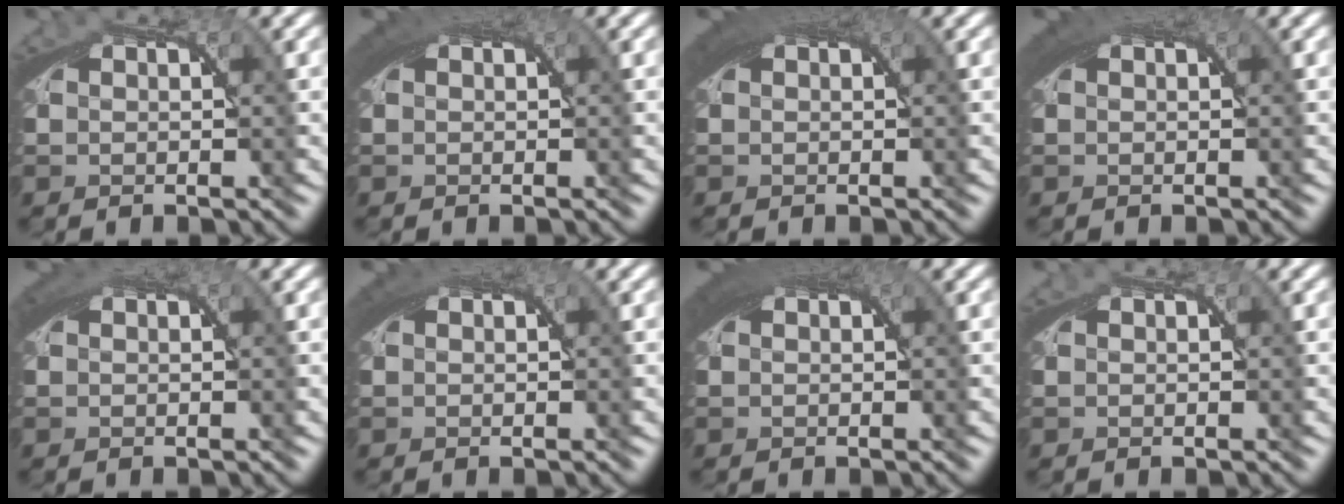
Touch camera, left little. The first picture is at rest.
{"total": 3.5, "force": [1.7, 1.2, 2.8], "torque": [-0.041, 0.013, 0.022]}
{"total": 4.1, "force": [1.8, 1.4, 3.4], "torque": [-0.047, 0.015, 0.024]}
{"total": 3.4, "force": [1.6, 1.2, 2.8], "torque": [-0.041, 0.013, 0.021]}
{"total": 2.7, "force": [1.4, 1.0, 2.1], "torque": [-0.034, 0.011, 0.018]}
{"total": 3.2, "force": [1.6, 1.1, 2.5], "torque": [-0.038, 0.013, 0.020]}
{"total": 4.4, "force": [1.9, 1.5, 3.6], "torque": [-0.050, 0.015, 0.025]}
{"total": 0.0}